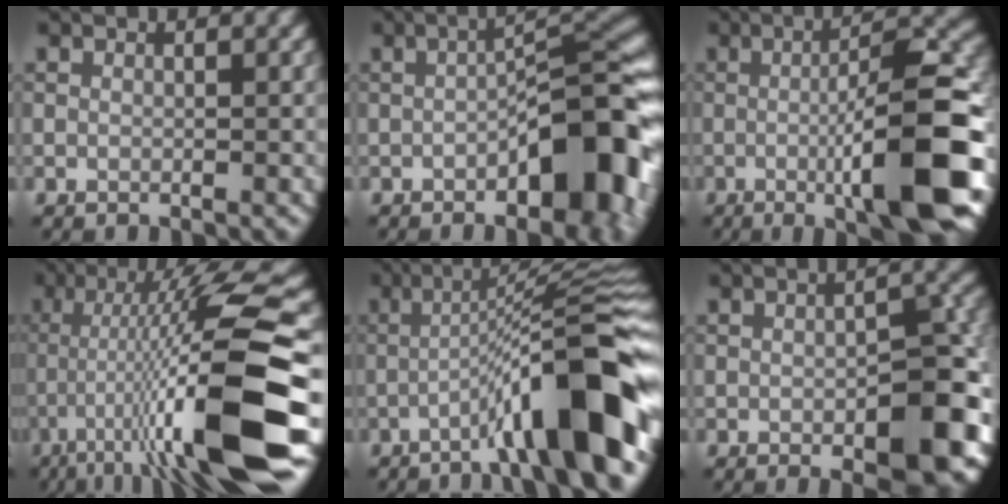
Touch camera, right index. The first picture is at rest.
{"total": 10.9, "force": [-3.6, 4.0, 9.5], "torque": [-0.107, 0.018, -0.056]}
{"total": 13.2, "force": [-2.4, 2.7, 12.6], "torque": [-0.171, 0.006, -0.041]}
{"total": 14.4, "force": [-4.7, 2.1, 13.4], "torque": [-0.210, 0.014, -0.072]}
{"total": 11.3, "force": [-4.6, 1.4, 10.2], "torque": [-0.134, 0.030, -0.076]}
{"total": 9.2, "force": [-3.2, 3.6, 7.8], "torque": [-0.094, 0.002, -0.042]}